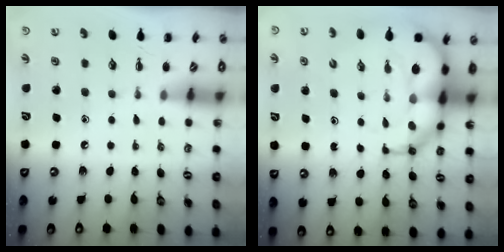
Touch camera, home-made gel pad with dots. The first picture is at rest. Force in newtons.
{"total": 12.2, "press": 11.7, "slide": 3.4}